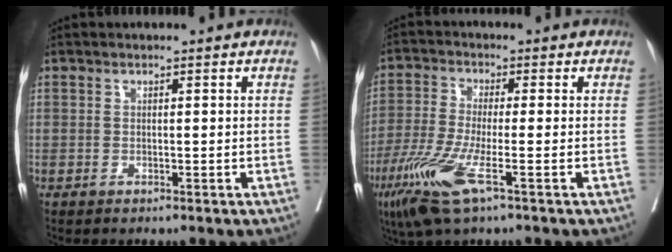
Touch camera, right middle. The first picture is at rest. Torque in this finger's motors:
{"motor_torque": [1.44, -0.70, 0.76, 0.21]}